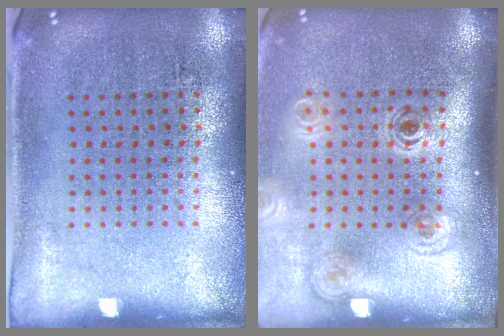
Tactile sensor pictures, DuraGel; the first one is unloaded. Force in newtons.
{"total": 1.8, "press": 1.2, "slide": 1.3}